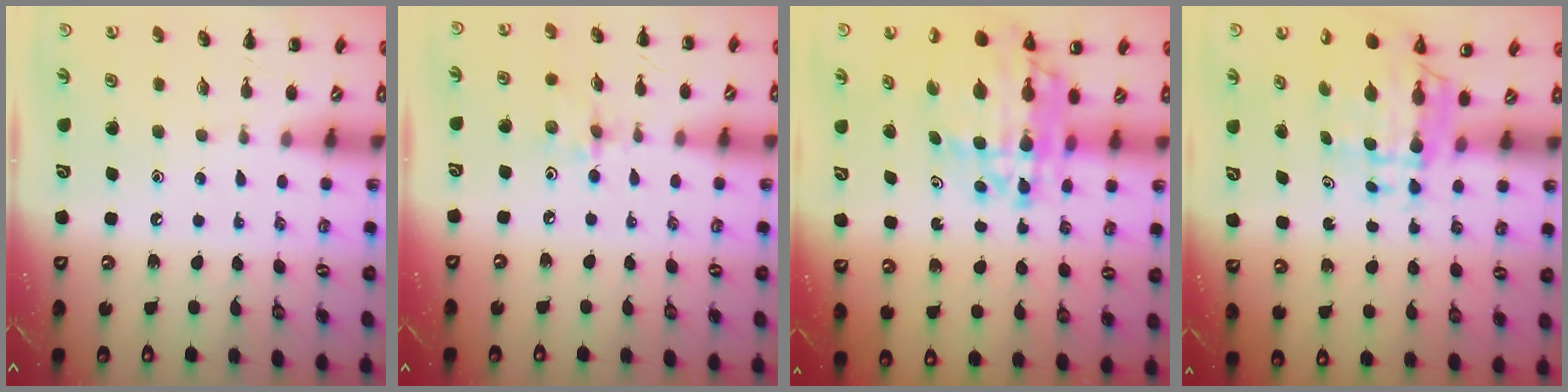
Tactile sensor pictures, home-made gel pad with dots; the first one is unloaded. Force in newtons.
{"total": 2.4, "press": 2.4, "slide": 0.5}
{"total": 14.2, "press": 13.6, "slide": 4.3}
{"total": 6.6, "press": 6.2, "slide": 2.1}